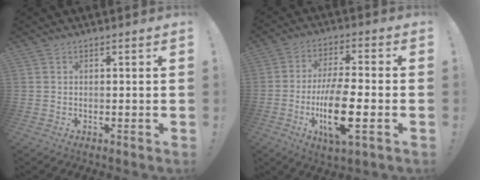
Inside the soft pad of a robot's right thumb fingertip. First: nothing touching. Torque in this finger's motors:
{"motor_torque": [2.25, 1.95, 1.53, -0.51, 0.15]}